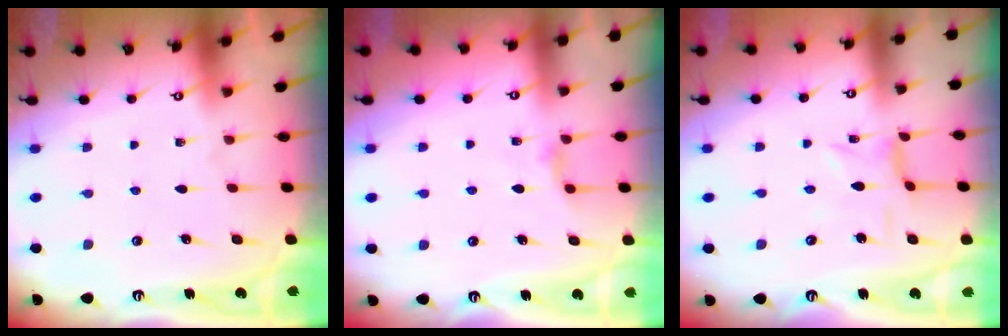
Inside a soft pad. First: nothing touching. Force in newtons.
{"total": 3.5, "press": 3.4, "slide": 0.5}
{"total": 0.8, "press": 0.7, "slide": 0.3}